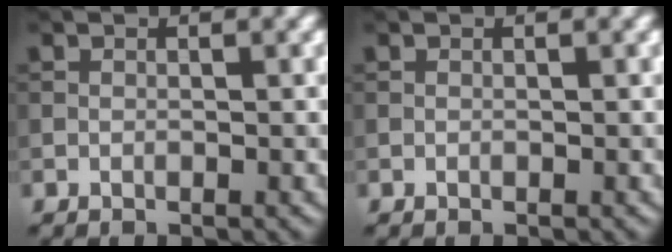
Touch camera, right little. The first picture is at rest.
{"total": 0.0}